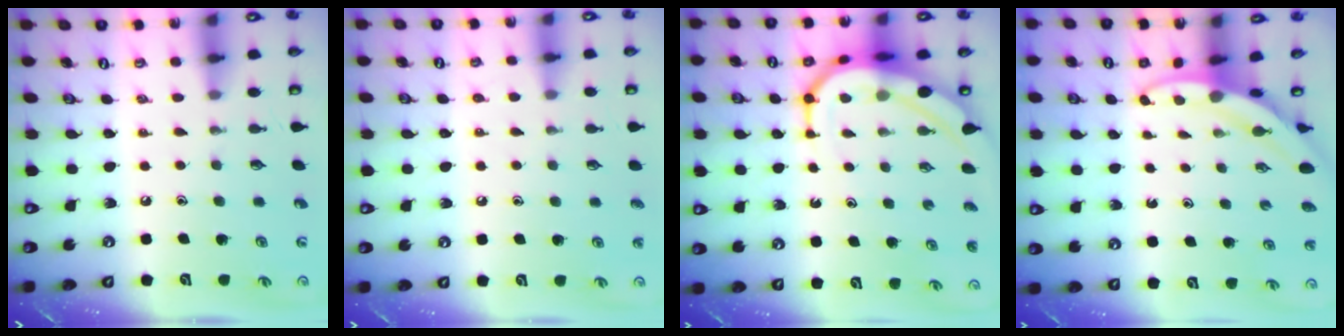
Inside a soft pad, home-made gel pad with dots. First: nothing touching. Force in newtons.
{"total": 4.7, "press": 4.7, "slide": 0.5}
{"total": 10.3, "press": 10.2, "slide": 1.2}
{"total": 3.4, "press": 3.4, "slide": 0.2}